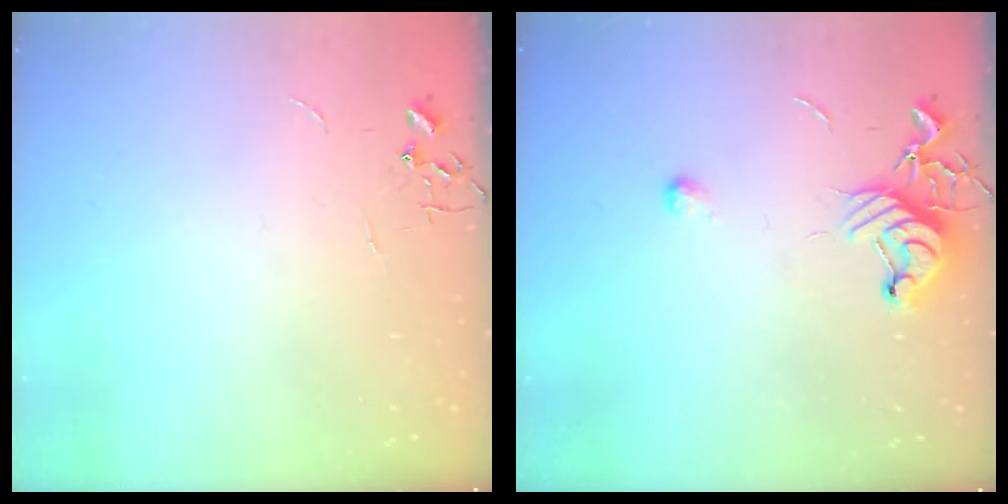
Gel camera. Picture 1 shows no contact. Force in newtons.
{"total": 9.7, "press": 9.6, "slide": 1.4}